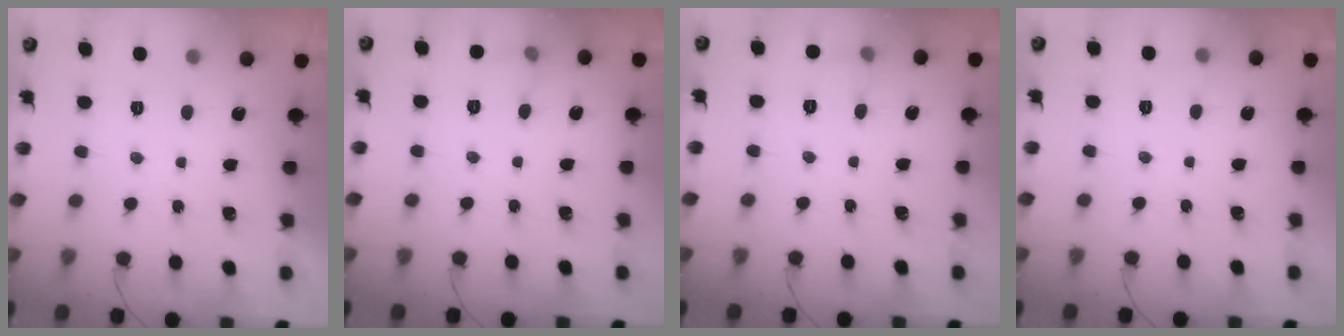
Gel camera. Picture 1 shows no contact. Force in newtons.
{"total": 5.6, "press": 5.3, "slide": 1.9}
{"total": 4.7, "press": 4.5, "slide": 1.3}
{"total": 2.4, "press": 2.2, "slide": 0.9}